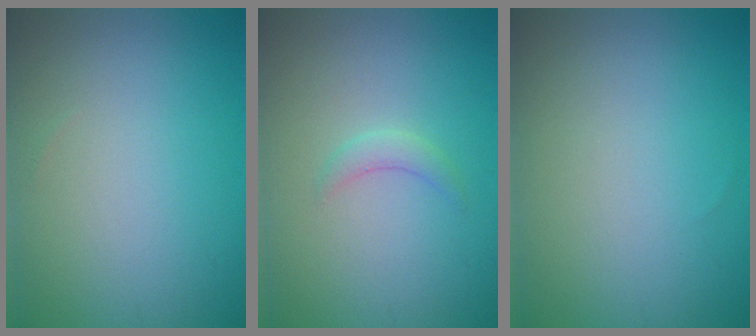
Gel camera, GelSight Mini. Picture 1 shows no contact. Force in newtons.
{"total": 1.2, "press": 1.2, "slide": 0.2}
{"total": 0.0}